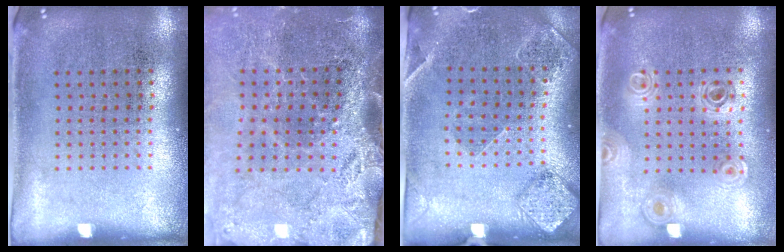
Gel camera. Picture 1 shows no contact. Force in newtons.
{"total": 4.2, "press": 3.4, "slide": 2.4}
{"total": 1.5, "press": 1.5, "slide": 0.4}
{"total": 0.9, "press": 0.9, "slide": 0.1}